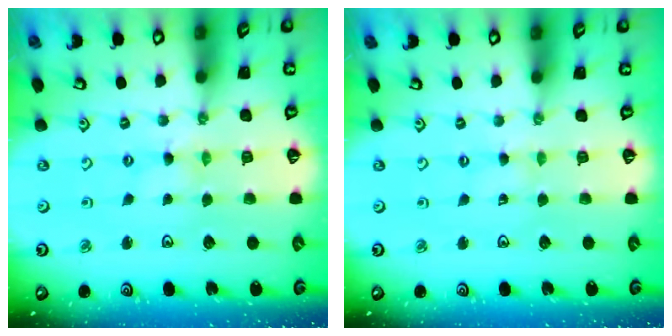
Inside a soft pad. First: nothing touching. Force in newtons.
{"total": 0.0}